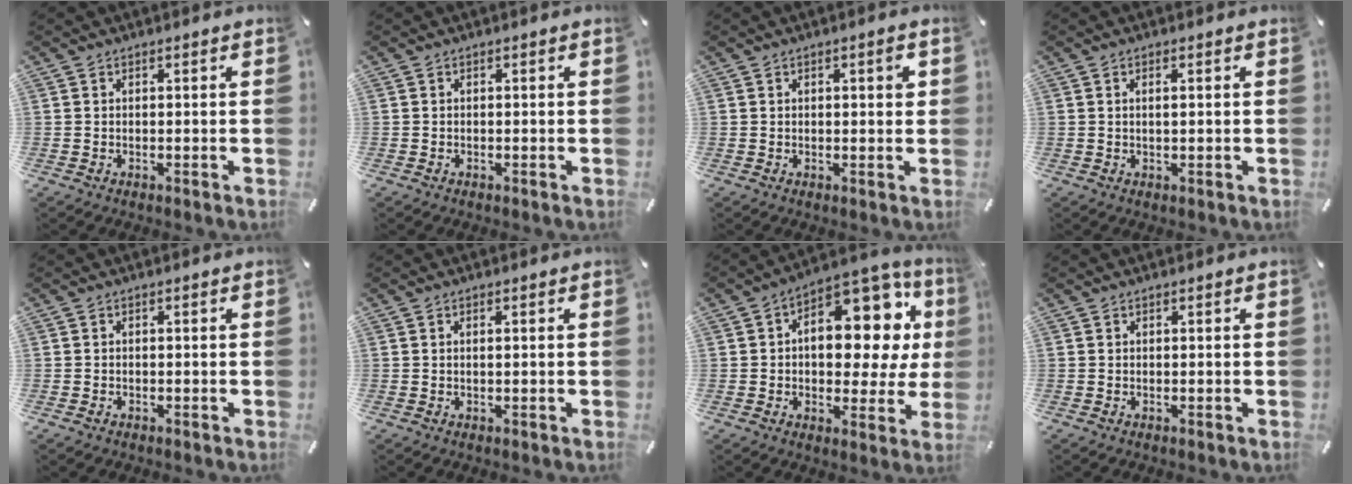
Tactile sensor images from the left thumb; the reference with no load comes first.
{"total": 0.0}
{"total": 2.3, "force": [0.6, 0.8, 2.0], "torque": [-0.025, -0.001, 0.005]}
{"total": 1.3, "force": [0.2, 0.3, 1.3], "torque": [-0.025, 0.000, 0.003]}
{"total": 0.5, "force": [-0.3, 0.4, 0.2], "torque": [-0.001, 0.003, -0.009]}
{"total": 0.8, "force": [0.1, 0.1, 0.8], "torque": [-0.015, 0.000, 0.002]}
{"total": 17.3, "force": [4.6, 9.7, 13.5], "torque": [-0.172, -0.044, 0.072]}
{"total": 0.0}